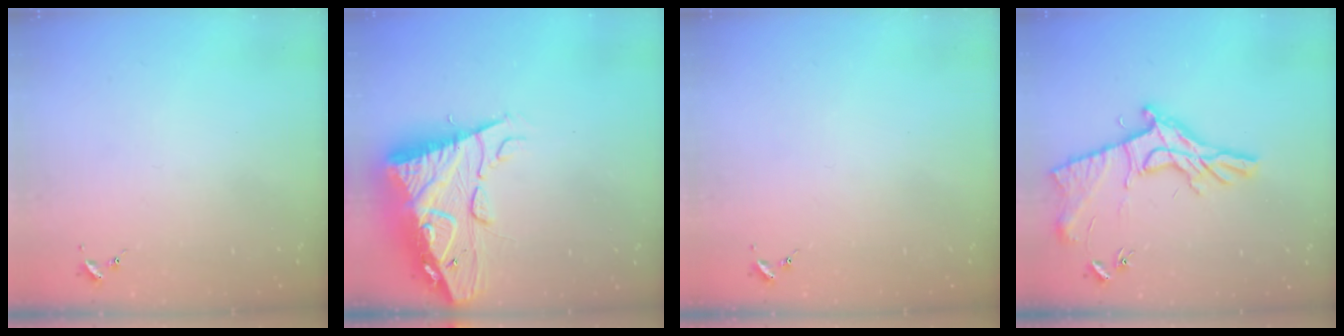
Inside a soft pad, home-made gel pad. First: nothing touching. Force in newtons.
{"total": 17.9, "press": 17.8, "slide": 1.7}
{"total": 0.0}
{"total": 15.3, "press": 15.3, "slide": 0.6}